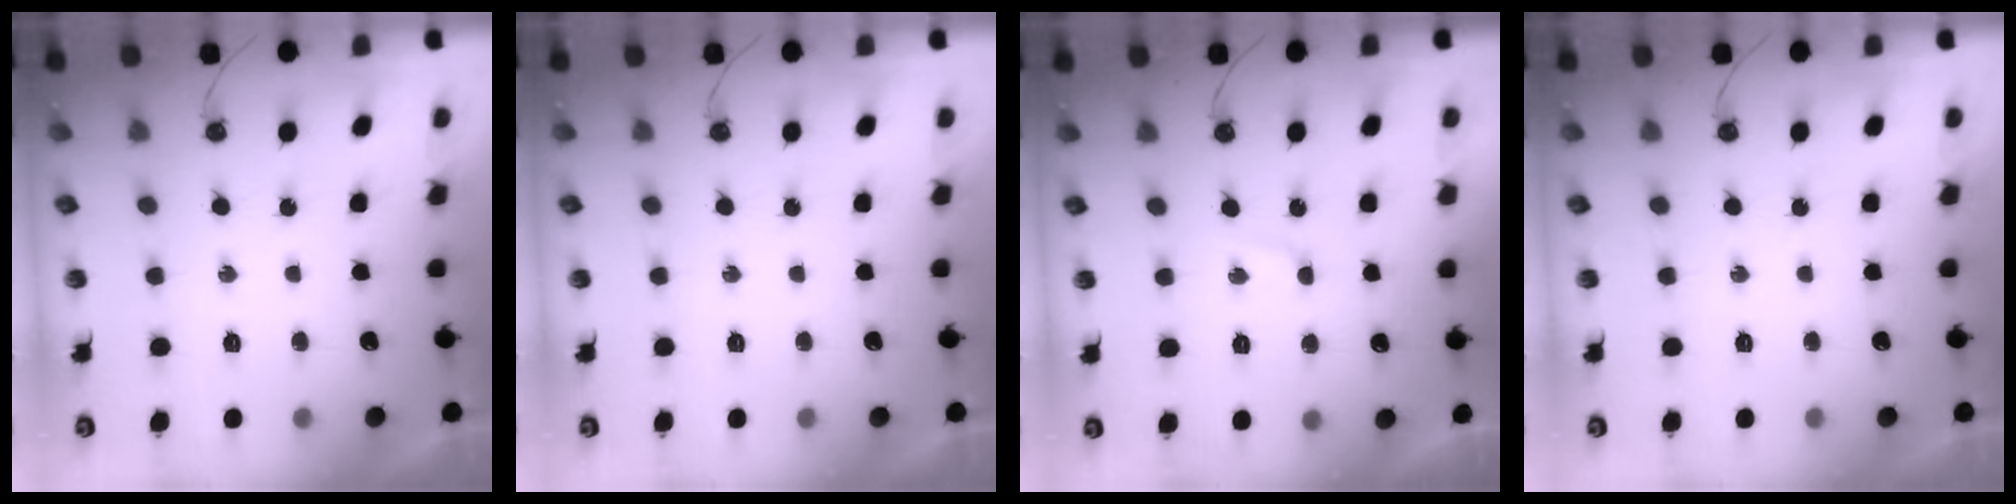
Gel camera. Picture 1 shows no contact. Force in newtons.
{"total": 0.0}
{"total": 1.6, "press": 1.4, "slide": 0.7}
{"total": 0.0}